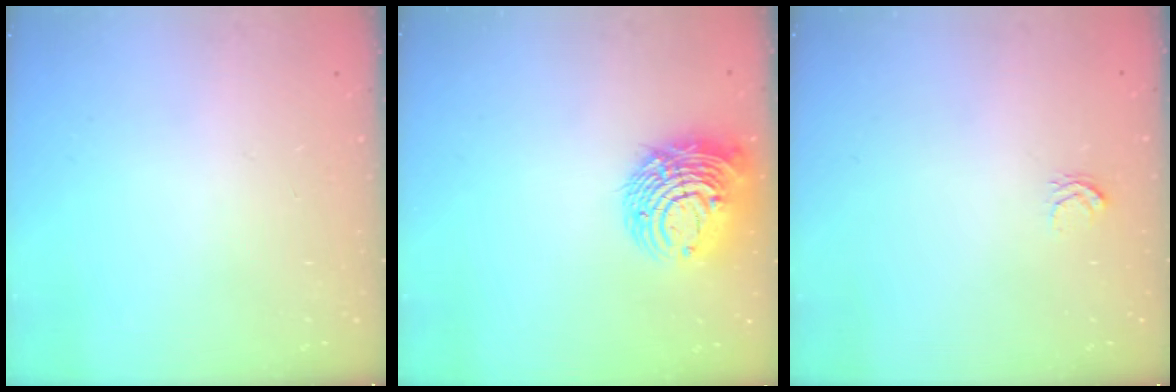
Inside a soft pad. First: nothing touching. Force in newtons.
{"total": 13.0, "press": 12.9, "slide": 1.3}
{"total": 2.6, "press": 2.6, "slide": 0.2}